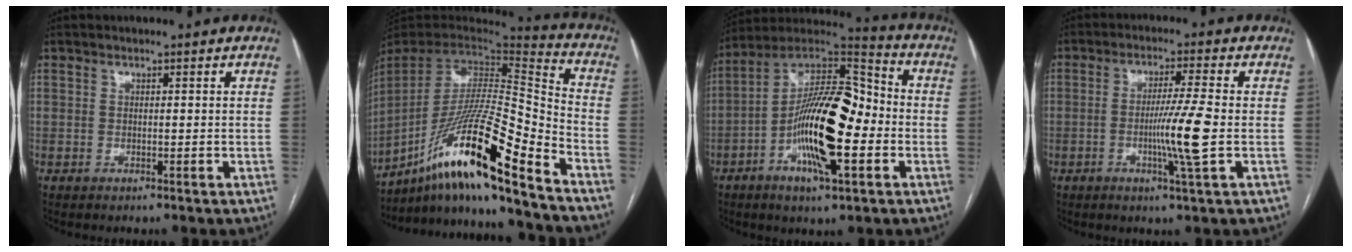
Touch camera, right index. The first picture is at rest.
{"total": 21.6, "force": [-15.1, -0.1, 15.4], "torque": [-0.294, -0.005, -0.277]}
{"total": 18.5, "force": [-4.3, 5.2, 17.2], "torque": [-0.315, 0.014, -0.076]}
{"total": 7.6, "force": [-1.3, -1.0, 7.4], "torque": [-0.134, -0.011, -0.026]}